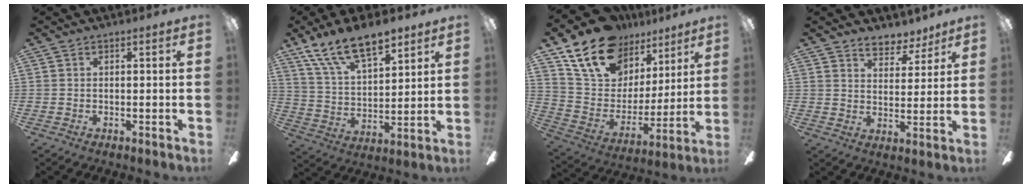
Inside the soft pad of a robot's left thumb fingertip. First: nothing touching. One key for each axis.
{"total": 15.5, "fx": 11.3, "fy": 6.2, "fz": 8.6, "tx": -0.156, "ty": -0.054, "tz": 0.204}
{"total": 19.5, "fx": 13.7, "fy": 11.5, "fz": 7.8, "tx": -0.151, "ty": -0.078, "tz": 0.253}
{"total": 6.1, "fx": 5.2, "fy": 2.9, "fz": 1.5, "tx": -0.006, "ty": -0.035, "tz": 0.090}